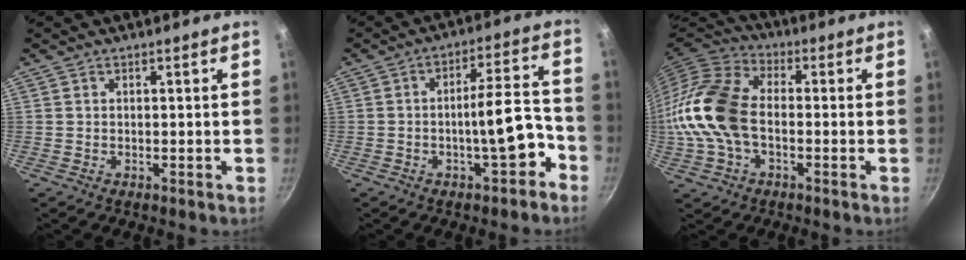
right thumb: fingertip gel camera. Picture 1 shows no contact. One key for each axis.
{"total": 10.6, "fx": -5.4, "fy": 4.1, "fz": 8.1, "tx": -0.057, "ty": 0.075, "tz": -0.066}
{"total": 15.4, "fx": -1.6, "fy": 9.9, "fz": 11.7, "tx": -0.217, "ty": 0.031, "tz": -0.047}